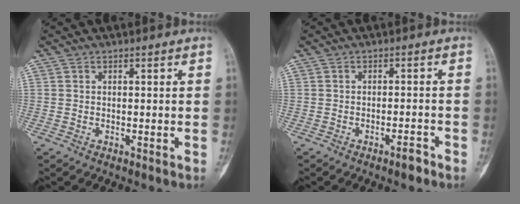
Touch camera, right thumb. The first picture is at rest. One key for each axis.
{"total": 2.3, "fx": -1.7, "fy": 0.5, "fz": 1.4, "tx": -0.025, "ty": 0.010, "tz": -0.027}